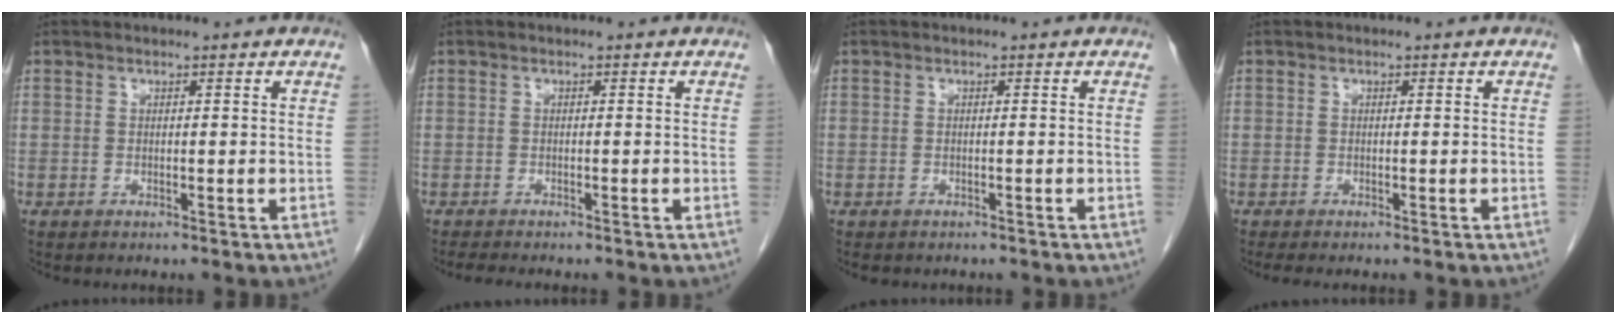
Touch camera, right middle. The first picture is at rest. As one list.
[{"total": 2.5, "force": [-2.2, 0.3, 1.1], "torque": [-0.021, -0.006, -0.033]}, {"total": 3.0, "force": [-2.5, 1.4, 0.8], "torque": [-0.011, -0.002, -0.030]}, {"total": 1.5, "force": [-1.3, 0.1, 0.8], "torque": [-0.012, -0.004, -0.017]}]